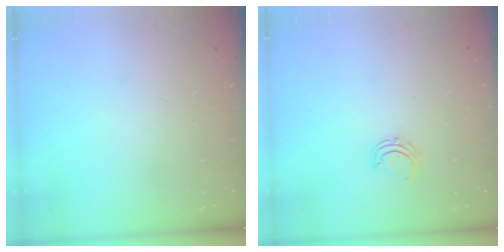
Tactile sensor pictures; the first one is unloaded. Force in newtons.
{"total": 4.6, "press": 4.5, "slide": 0.5}